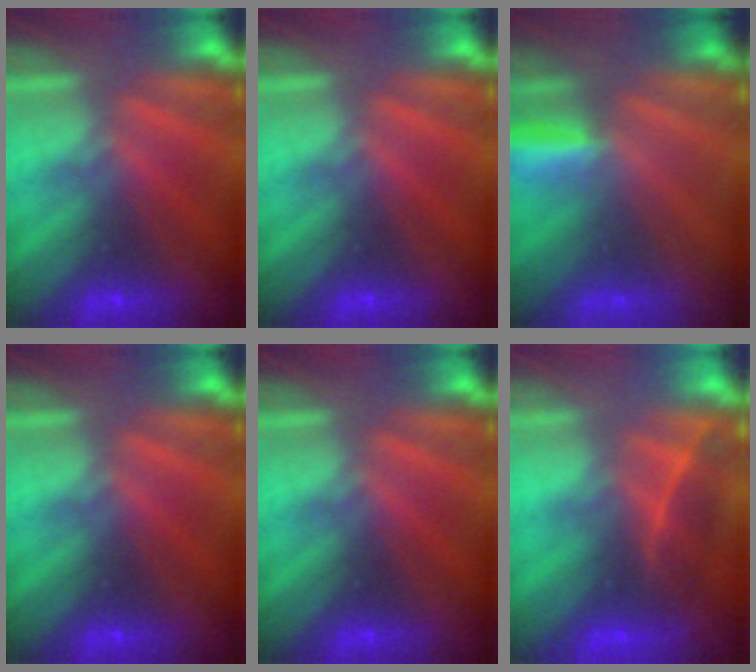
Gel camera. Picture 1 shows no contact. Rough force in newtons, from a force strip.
{"total": 0.0}
{"total": 2.9}
{"total": 0.0}
{"total": 0.0}
{"total": 1.9}